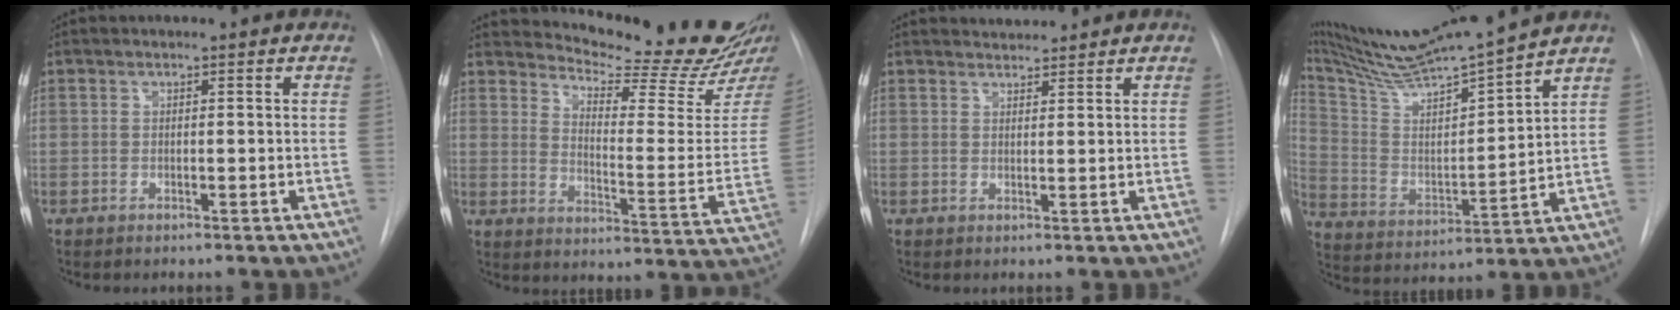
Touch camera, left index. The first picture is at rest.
{"total": 19.3, "force": [18.0, -0.3, 7.0], "torque": [-0.115, -0.117, 0.232]}
{"total": 2.7, "force": [2.7, 0.3, -0.2], "torque": [-0.004, 0.015, 0.048]}
{"total": 16.8, "force": [15.3, -1.2, 6.9], "torque": [-0.134, -0.010, 0.271]}